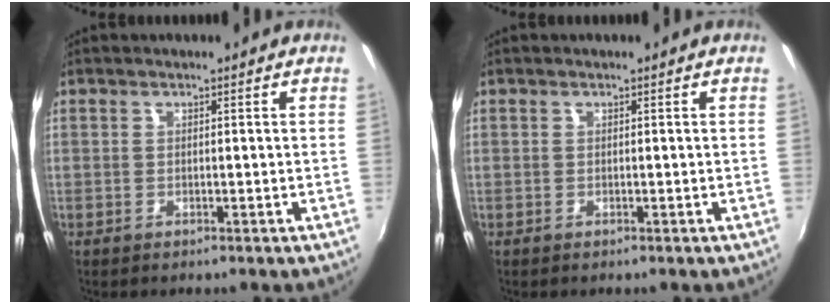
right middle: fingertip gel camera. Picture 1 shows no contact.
{"total": 0.0}